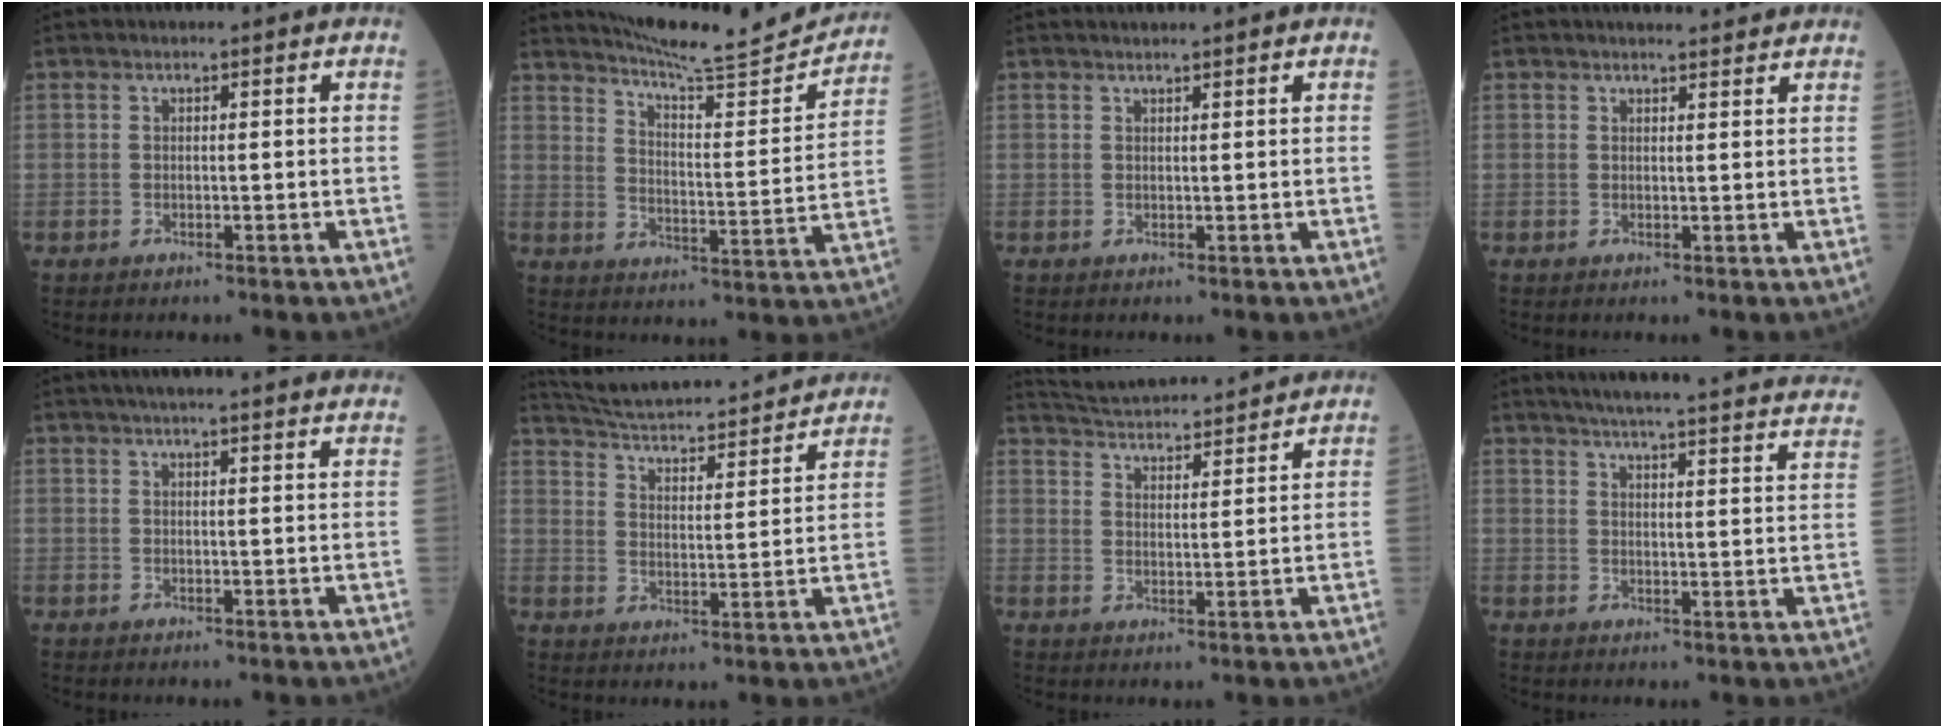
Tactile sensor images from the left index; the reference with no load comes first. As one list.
[{"total": 16.3, "force": [15.7, 0.2, 4.2], "torque": [-0.067, -0.045, 0.217]}, {"total": 1.7, "force": [1.6, -0.3, 0.6], "torque": [-0.003, 0.011, 0.029]}, {"total": 4.5, "force": [4.3, 0.5, 1.3], "torque": [-0.015, 0.013, 0.050]}, {"total": 18.3, "force": [16.7, 0.8, 7.4], "torque": [-0.100, 0.015, 0.201]}, {"total": 21.6, "force": [20.2, 2.4, 7.4], "torque": [-0.118, -0.002, 0.278]}, {"total": 16.4, "force": [15.6, 1.4, 4.8], "torque": [-0.086, 0.027, 0.230]}, {"total": 30.3, "force": [27.9, 1.3, 11.9], "torque": [-0.174, -0.069, 0.325]}]